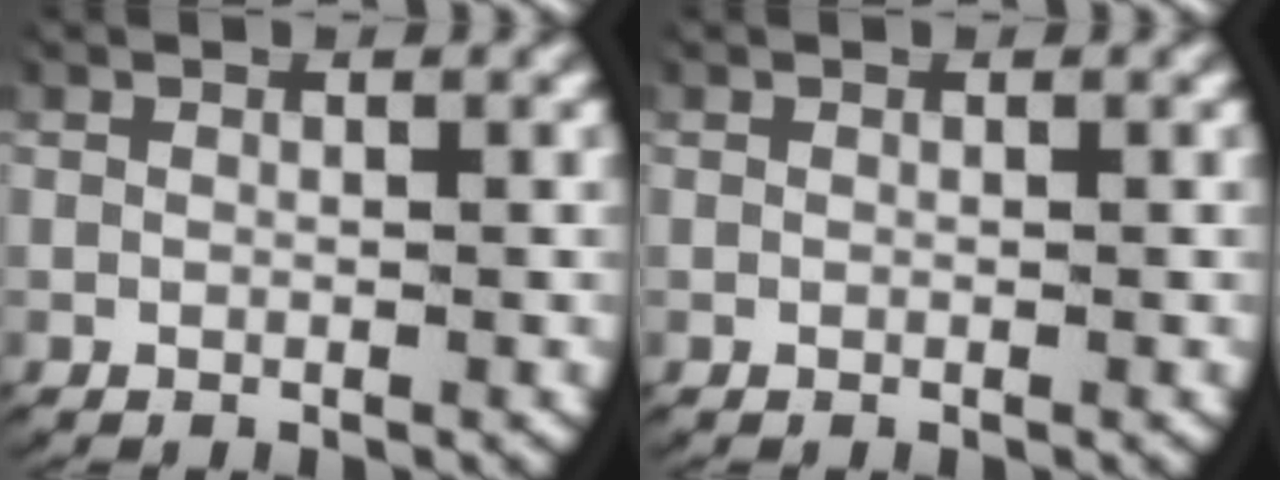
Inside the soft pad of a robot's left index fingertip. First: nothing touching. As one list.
[{"total": 0.0}]